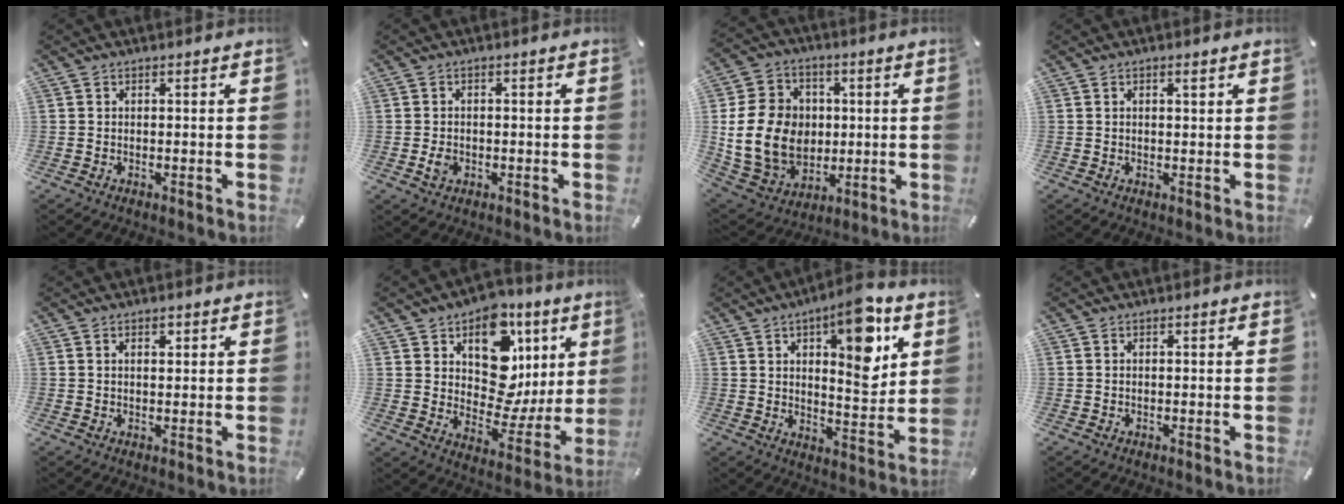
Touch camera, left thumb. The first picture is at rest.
{"total": 2.6, "force": [-0.6, 2.0, 1.6], "torque": [-0.037, 0.001, -0.012]}
{"total": 17.5, "force": [0.1, 14.7, 9.4], "torque": [-0.200, 0.007, 0.006]}
{"total": 1.3, "force": [0.6, 0.5, 1.1], "torque": [-0.022, 0.002, 0.010]}
{"total": 1.7, "force": [0.7, 0.9, 1.2], "torque": [-0.018, -0.001, 0.011]}
{"total": 16.2, "force": [6.6, 11.3, 9.6], "torque": [-0.115, -0.064, 0.115]}
{"total": 14.3, "force": [6.9, 5.9, 11.1], "torque": [-0.139, -0.040, 0.109]}
{"total": 0.0}